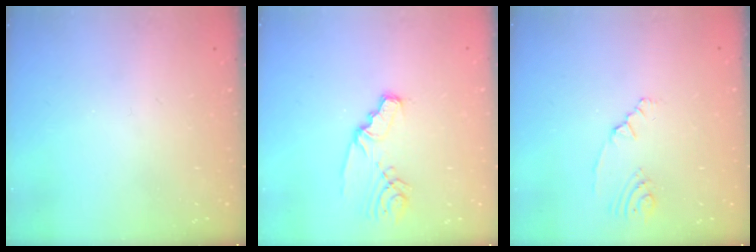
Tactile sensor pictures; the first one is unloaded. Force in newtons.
{"total": 5.2, "press": 5.2, "slide": 0.3}
{"total": 2.5, "press": 2.2, "slide": 1.1}